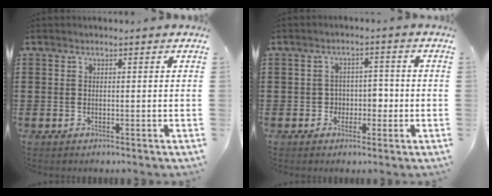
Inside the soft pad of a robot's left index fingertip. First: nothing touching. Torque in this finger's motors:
{"motor_torque": [-0.01, -0.05, 0.16, 0.02]}